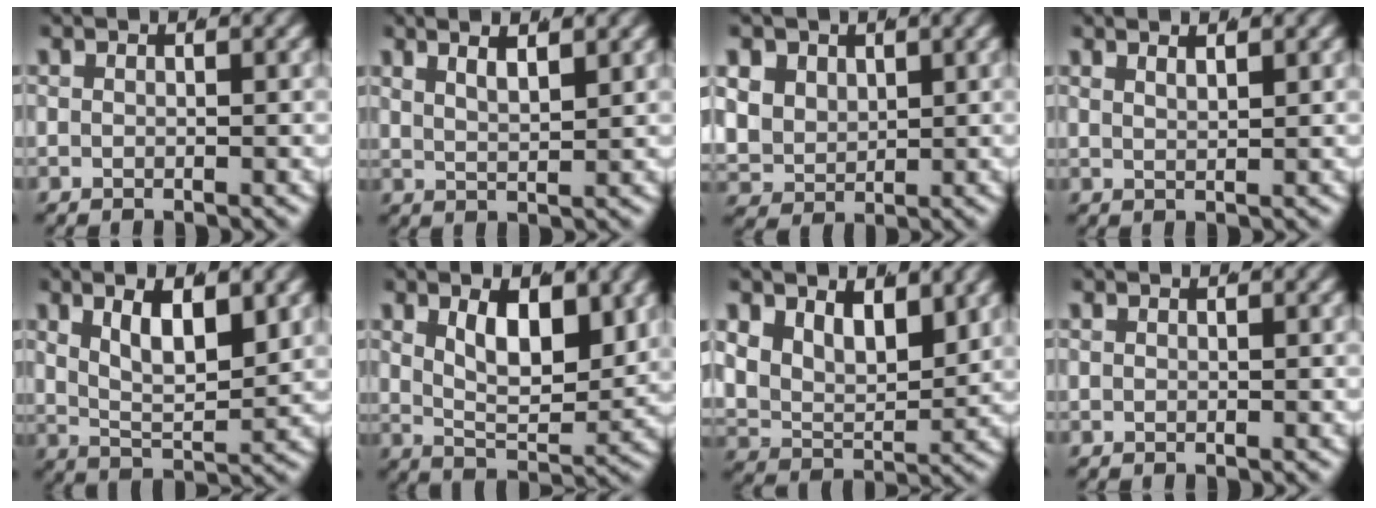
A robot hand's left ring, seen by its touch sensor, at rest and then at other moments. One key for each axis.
{"total": 5.1, "fx": 2.2, "fy": 3.2, "fz": 3.3, "tx": -0.050, "ty": 0.008, "tz": 0.022}
{"total": 6.9, "fx": -0.2, "fy": 6.4, "fz": 2.6, "tx": -0.105, "ty": -0.040, "tz": 0.003}
{"total": 2.8, "fx": 2.0, "fy": 1.2, "fz": 1.5, "tx": -0.017, "ty": 0.007, "tz": 0.028}
{"total": 7.2, "fx": 1.3, "fy": 4.6, "fz": 5.3, "tx": -0.102, "ty": -0.015, "tz": 0.020}
{"total": 7.0, "fx": 1.2, "fy": 4.3, "fz": 5.4, "tx": -0.094, "ty": -0.023, "tz": 0.017}
{"total": 8.4, "fx": 1.5, "fy": 6.9, "fz": 4.7, "tx": -0.111, "ty": -0.029, "tz": 0.019}
{"total": 0.0}